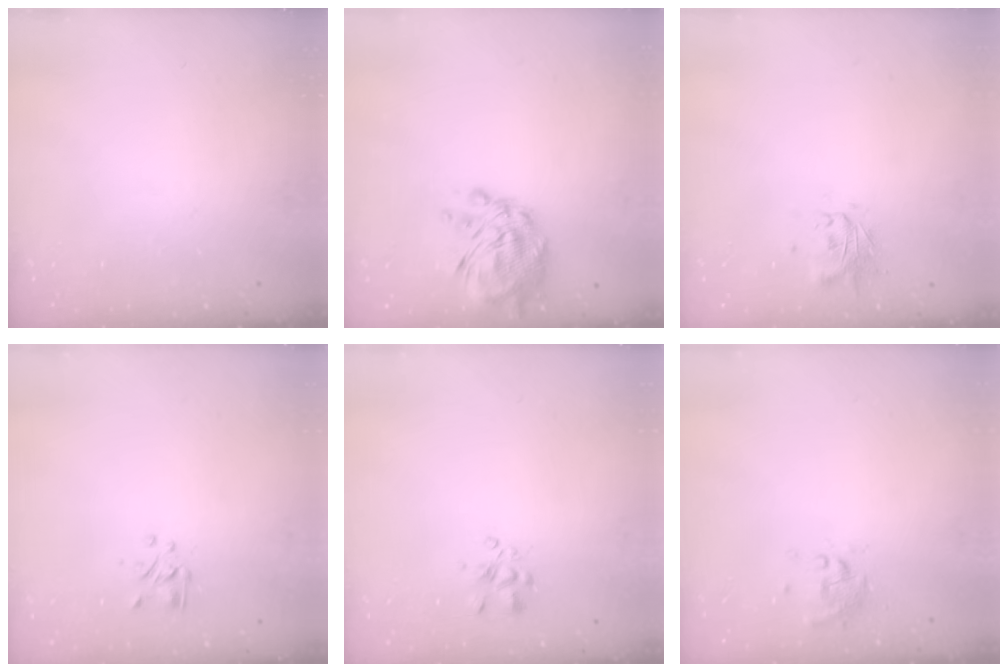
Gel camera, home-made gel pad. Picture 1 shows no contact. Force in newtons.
{"total": 10.8, "press": 9.9, "slide": 4.3}
{"total": 0.6, "press": 0.5, "slide": 0.3}
{"total": 1.2, "press": 1.0, "slide": 0.6}
{"total": 3.4, "press": 3.3, "slide": 1.0}
{"total": 0.5, "press": 0.5, "slide": 0.2}